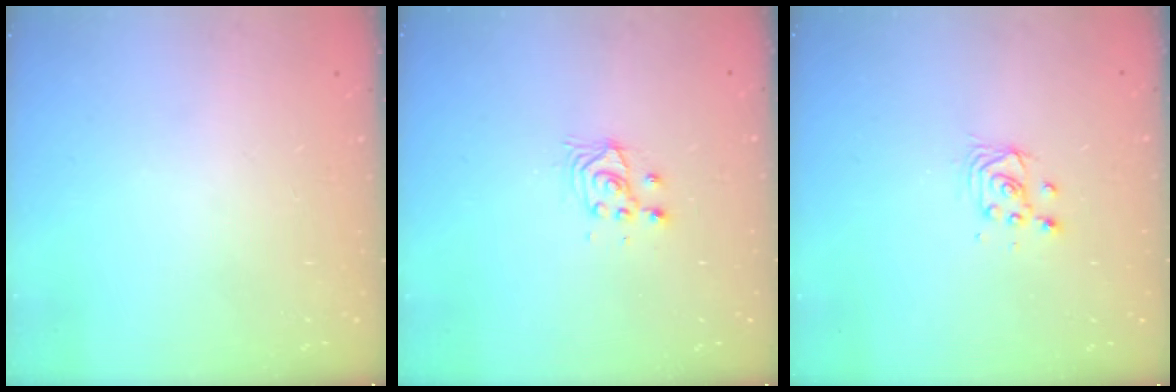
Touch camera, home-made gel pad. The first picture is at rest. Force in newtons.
{"total": 4.6, "press": 4.6, "slide": 0.4}
{"total": 3.8, "press": 3.8, "slide": 0.3}